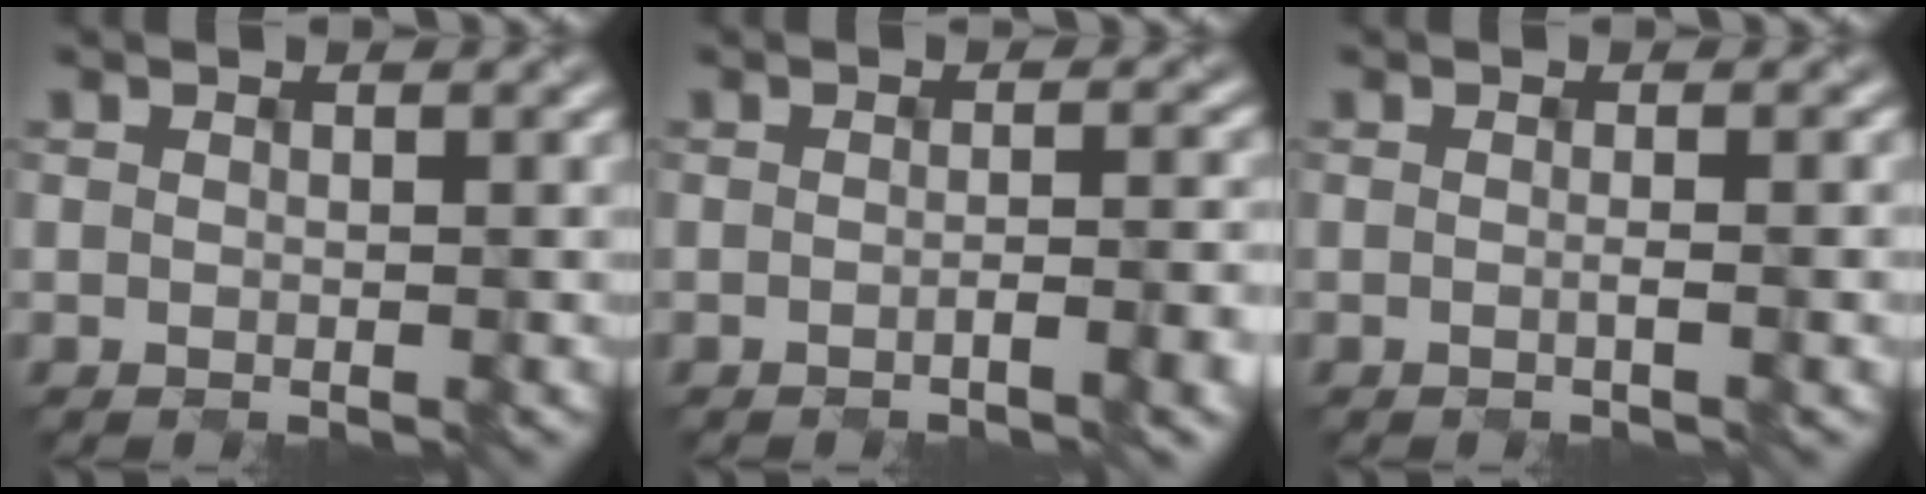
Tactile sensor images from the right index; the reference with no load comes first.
{"total": 3.7, "force": [-1.3, 1.0, 3.3], "torque": [-0.044, 0.001, -0.019]}
{"total": 1.4, "force": [-0.4, 0.3, 1.3], "torque": [-0.020, 0.001, -0.009]}